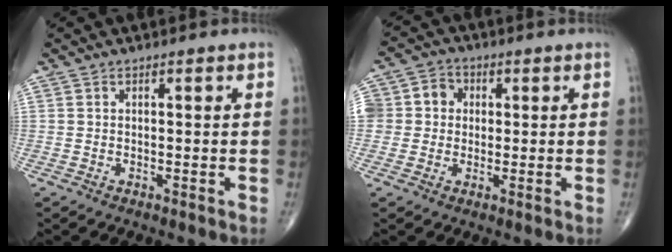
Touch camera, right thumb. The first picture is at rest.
{"total": 9.3, "force": [1.1, 8.5, 3.7], "torque": [-0.056, 0.028, 0.016]}